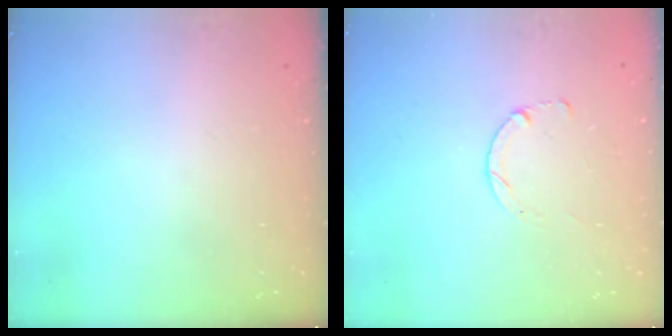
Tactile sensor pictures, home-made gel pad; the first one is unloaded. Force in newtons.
{"total": 0.0}